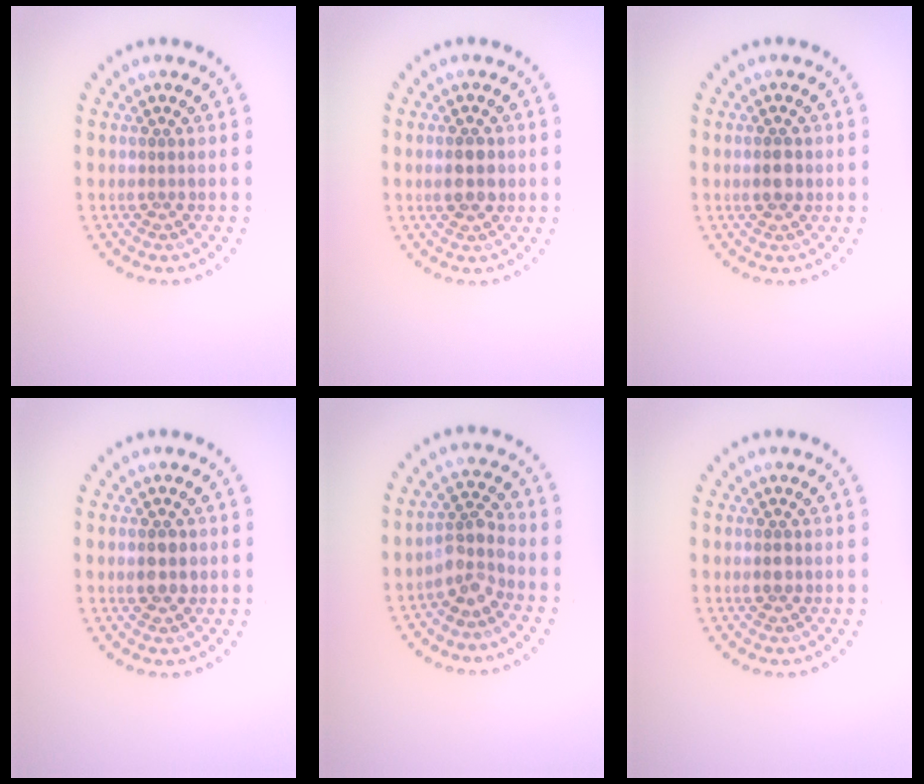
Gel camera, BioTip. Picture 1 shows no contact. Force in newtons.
{"total": 2.9, "press": 2.9, "slide": 0.1}
{"total": 1.7, "press": 1.7, "slide": 0.1}
{"total": 2.0, "press": 2.0, "slide": 0.1}
{"total": 2.8, "press": 2.2, "slide": 1.8}
{"total": 1.2, "press": 1.2, "slide": 0.0}